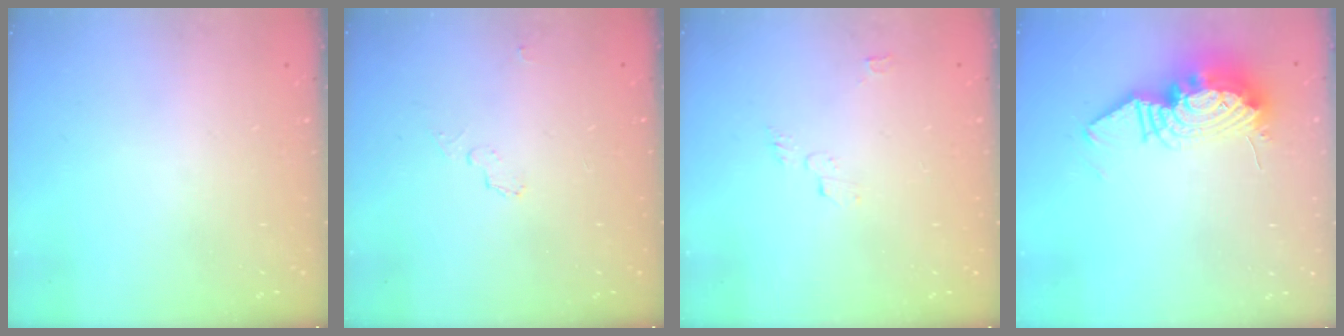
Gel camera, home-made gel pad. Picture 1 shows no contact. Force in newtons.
{"total": 11.7, "press": 5.0, "slide": 10.5}
{"total": 3.5, "press": 3.4, "slide": 0.4}
{"total": 13.7, "press": 13.7, "slide": 1.0}